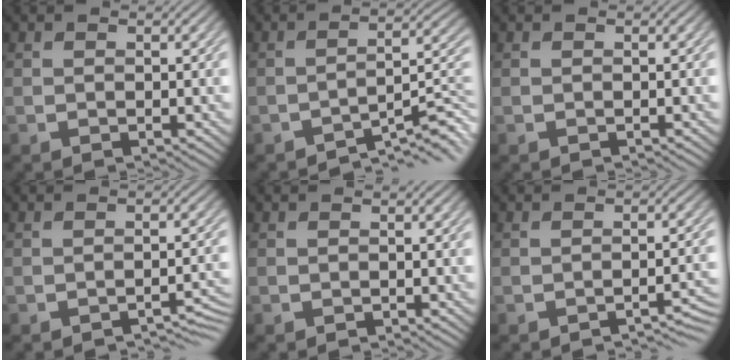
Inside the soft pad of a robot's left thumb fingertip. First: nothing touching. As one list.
[{"total": 6.9, "force": [-5.1, 1.2, 4.4], "torque": [-0.056, 0.011, -0.082]}, {"total": 0.0}, {"total": 2.9, "force": [-2.4, 0.4, 1.7], "torque": [-0.020, 0.008, -0.037]}, {"total": 0.0}, {"total": 3.1, "force": [-2.4, 0.4, 2.0], "torque": [-0.024, 0.009, -0.038]}]